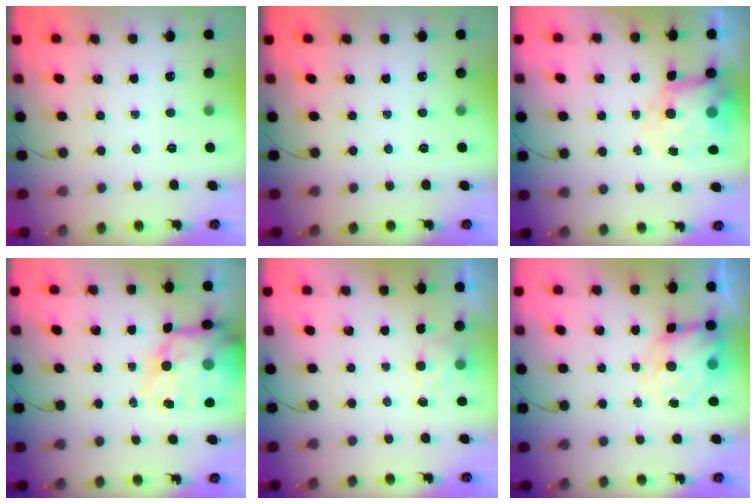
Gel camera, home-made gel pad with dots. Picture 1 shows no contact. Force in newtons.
{"total": 0.0}
{"total": 8.6, "press": 8.3, "slide": 2.2}
{"total": 16.0, "press": 15.4, "slide": 4.1}
{"total": 1.9, "press": 1.5, "slide": 1.2}
{"total": 6.6, "press": 6.3, "slide": 2.0}